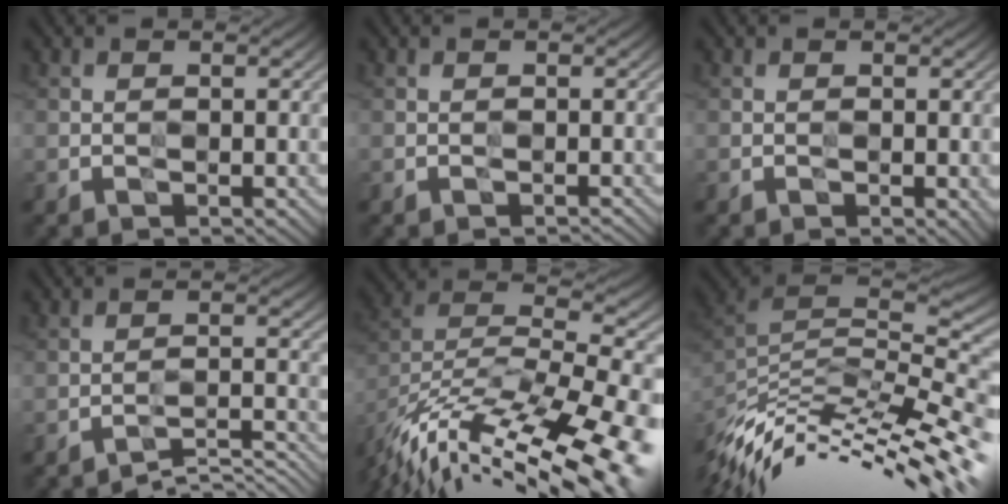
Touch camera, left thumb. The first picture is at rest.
{"total": 0.9, "force": [-0.8, 0.1, 0.2], "torque": [0.001, 0.000, -0.008]}
{"total": 2.7, "force": [-0.6, 1.5, 2.2], "torque": [-0.019, -0.007, -0.002]}
{"total": 3.7, "force": [-3.6, 0.2, 0.8], "torque": [-0.002, 0.005, -0.056]}
{"total": 16.6, "force": [-12.6, 4.9, 9.7], "torque": [-0.151, 0.019, -0.187]}
{"total": 12.2, "force": [-7.1, 4.4, 8.8], "torque": [-0.176, 0.014, -0.122]}